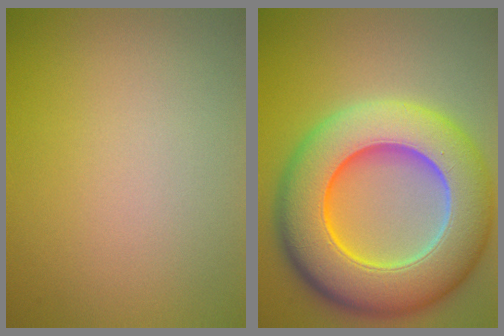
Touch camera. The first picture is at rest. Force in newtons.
{"total": 13.5, "press": 13.5, "slide": 0.6}